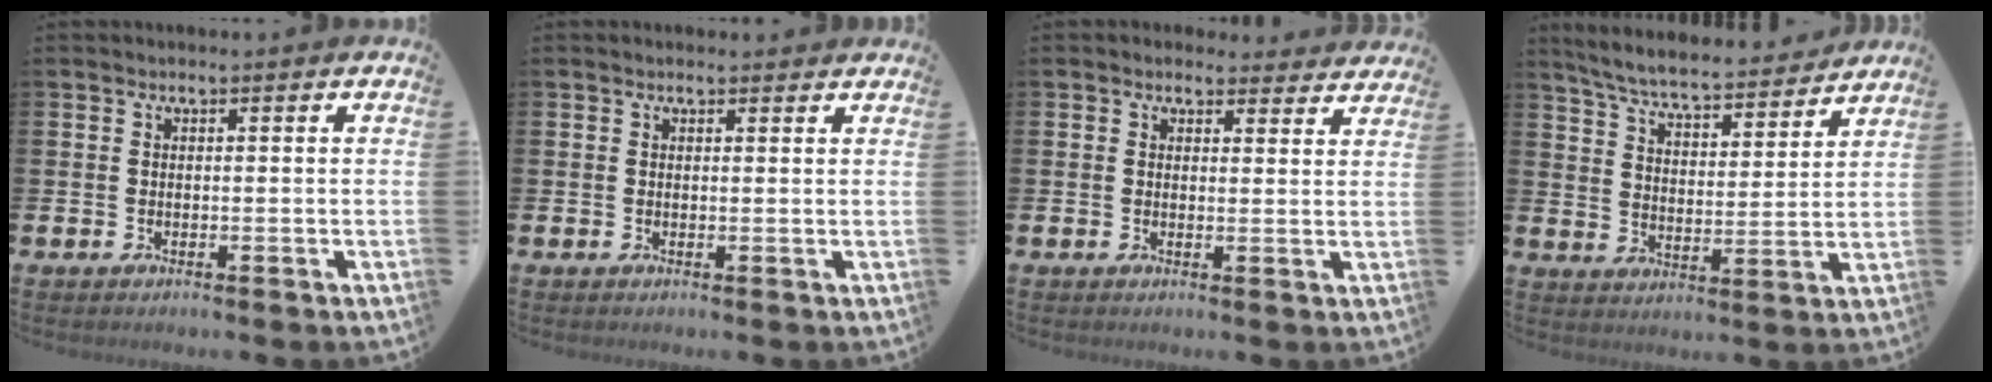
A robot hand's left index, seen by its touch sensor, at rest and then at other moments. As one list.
[{"total": 0.8, "force": [0.7, 0.2, 0.1], "torque": [0.010, -0.002, 0.011]}, {"total": 2.5, "force": [2.4, 0.9, -0.1], "torque": [0.009, -0.010, 0.041]}, {"total": 6.5, "force": [6.2, 0.7, 1.8], "torque": [-0.066, -0.046, 0.105]}]